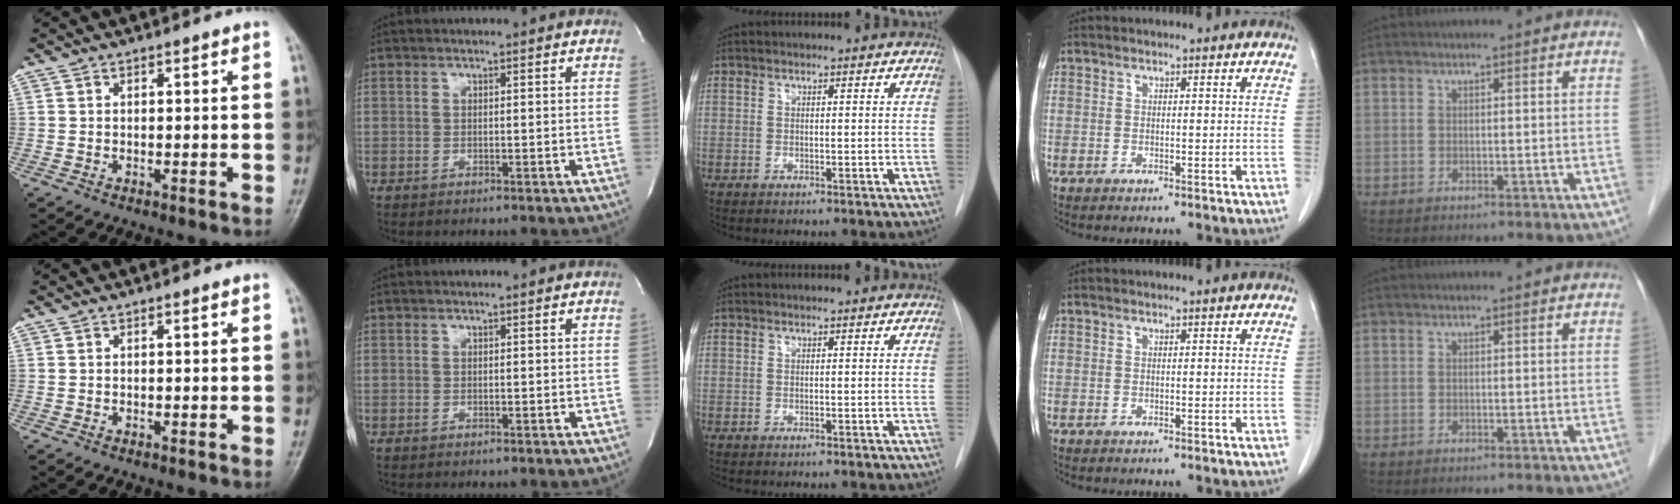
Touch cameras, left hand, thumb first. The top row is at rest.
{}